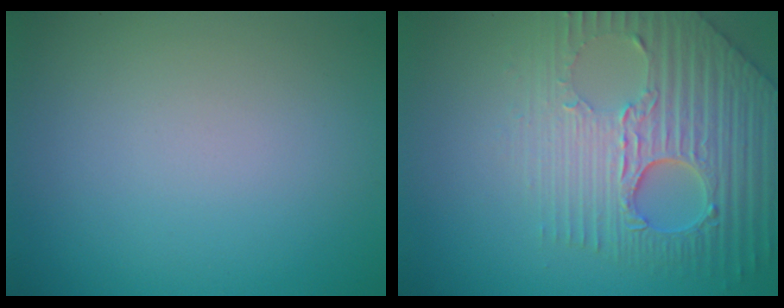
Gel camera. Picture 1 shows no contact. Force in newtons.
{"total": 6.3, "press": 5.3, "slide": 3.4}